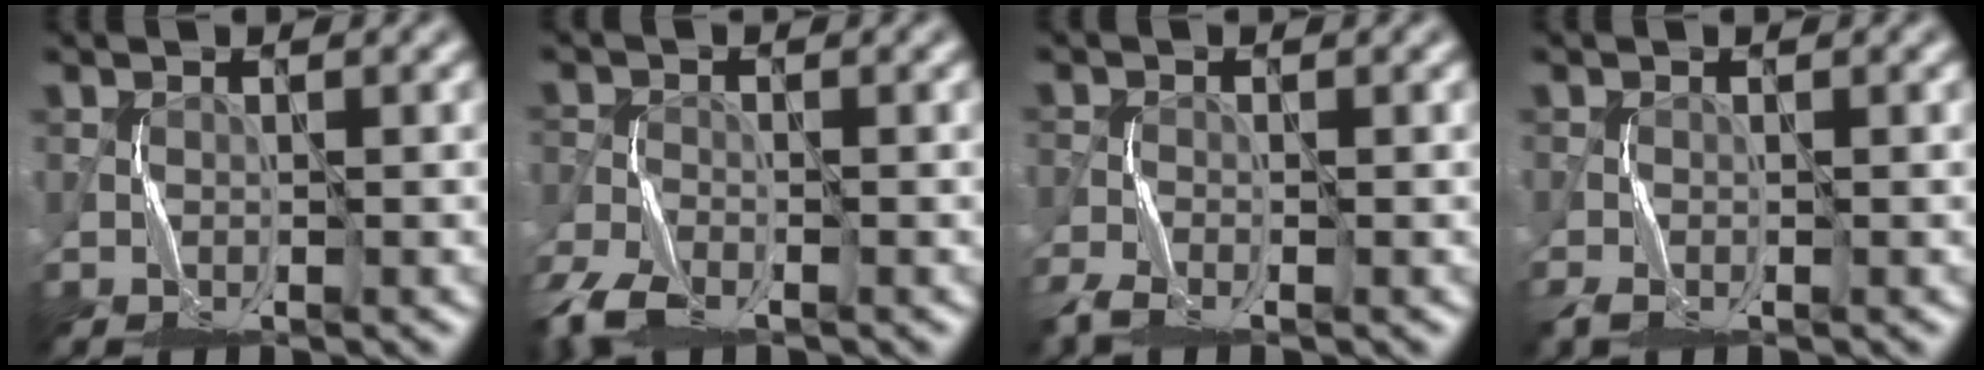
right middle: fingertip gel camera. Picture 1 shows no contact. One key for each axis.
{"total": 5.5, "fx": -4.1, "fy": 2.1, "fz": 2.9, "tx": -0.072, "ty": -0.016, "tz": -0.091}
{"total": 2.9, "fx": -2.5, "fy": 0.7, "fz": 1.4, "tx": -0.040, "ty": -0.009, "tz": -0.058}
{"total": 1.8, "fx": -1.2, "fy": 0.7, "fz": 1.1, "tx": -0.034, "ty": -0.006, "tz": -0.024}